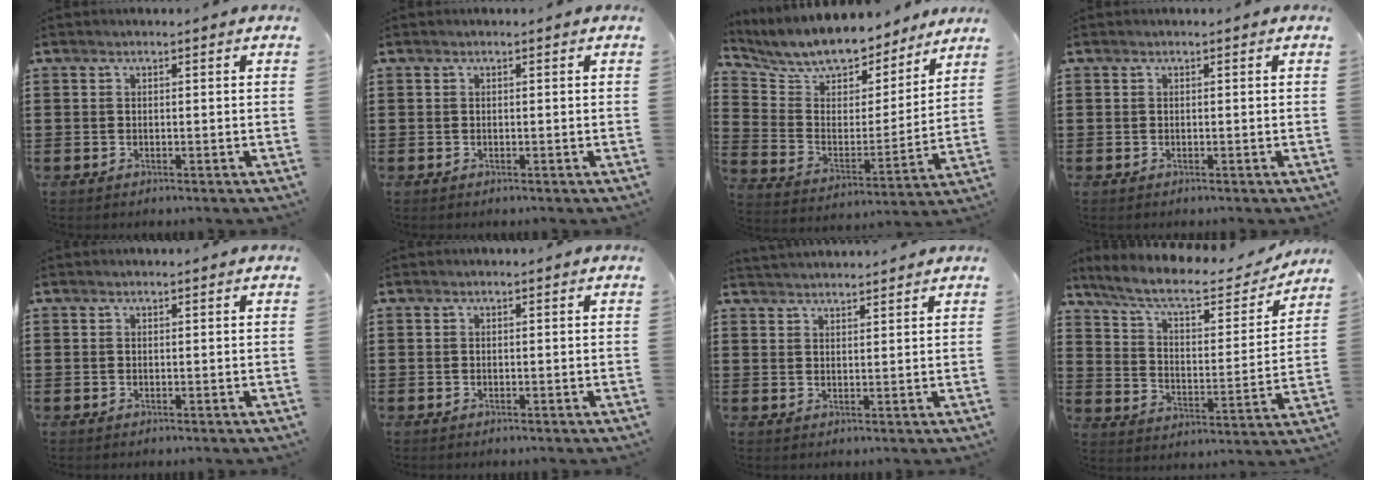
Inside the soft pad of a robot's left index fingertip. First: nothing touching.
{"total": 0.0}
{"total": 9.1, "force": [8.6, 2.6, 1.7], "torque": [-0.067, -0.066, 0.148]}
{"total": 0.0}
{"total": 0.0}
{"total": 0.0}
{"total": 2.0, "force": [2.0, -0.1, -0.4], "torque": [0.003, -0.003, 0.039]}
{"total": 7.9, "force": [6.5, 1.6, 4.2], "torque": [-0.108, -0.036, 0.109]}